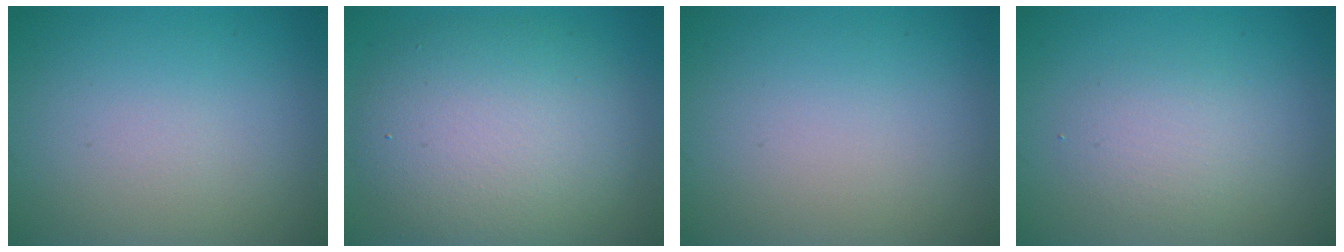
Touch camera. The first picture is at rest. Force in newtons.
{"total": 8.5, "press": 8.5, "slide": 0.3}
{"total": 0.0}
{"total": 2.2, "press": 2.2, "slide": 0.1}